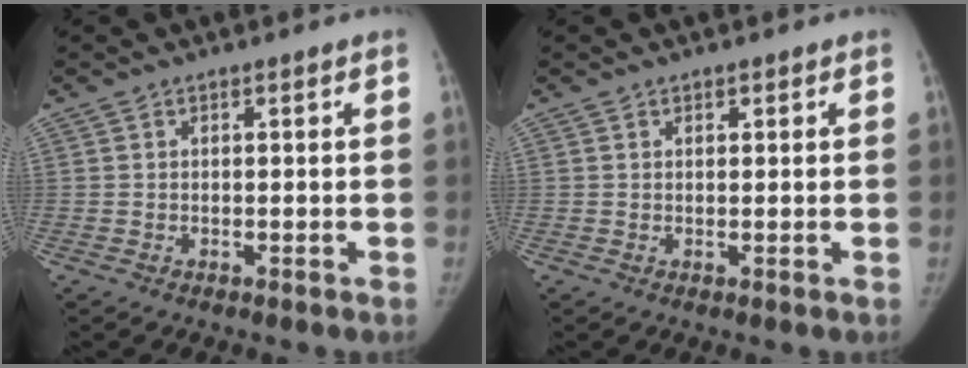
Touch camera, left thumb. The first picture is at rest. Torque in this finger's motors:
{"motor_torque": [-0.69, -0.02, -0.23, 0.60, 0.04]}